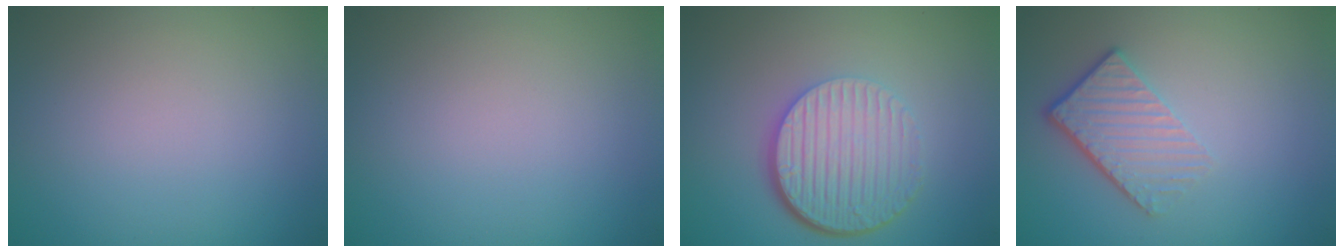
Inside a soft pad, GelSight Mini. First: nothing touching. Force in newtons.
{"total": 0.0}
{"total": 6.7, "press": 4.4, "slide": 5.0}
{"total": 4.2, "press": 2.8, "slide": 3.1}